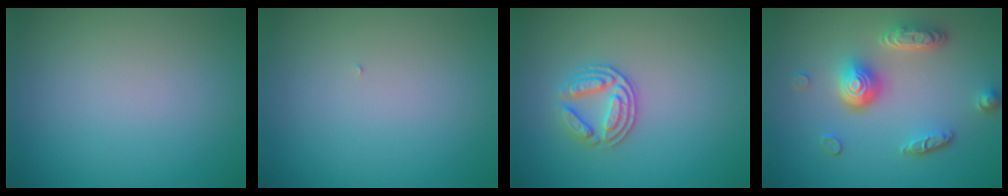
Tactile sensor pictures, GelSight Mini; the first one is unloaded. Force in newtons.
{"total": 0.0}
{"total": 2.9, "press": 2.6, "slide": 1.1}
{"total": 5.1, "press": 3.8, "slide": 3.4}